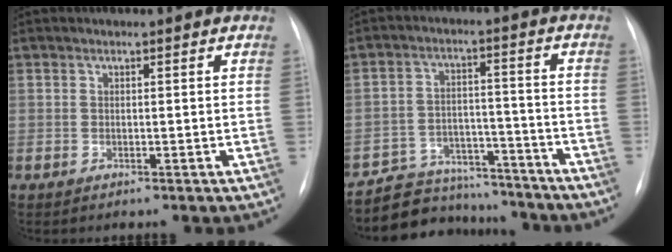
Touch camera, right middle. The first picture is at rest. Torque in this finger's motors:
{"motor_torque": [0.43, -0.55, 0.14, 0.00]}